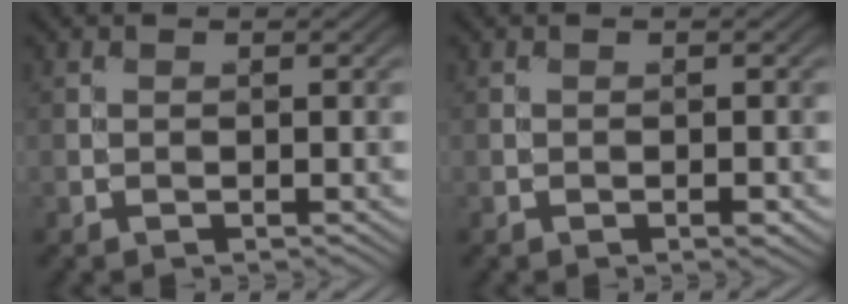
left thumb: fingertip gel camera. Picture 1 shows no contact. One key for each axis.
{"total": 1.0, "fx": -0.5, "fy": 0.3, "fz": 0.8, "tx": -0.011, "ty": 0.001, "tz": -0.008}